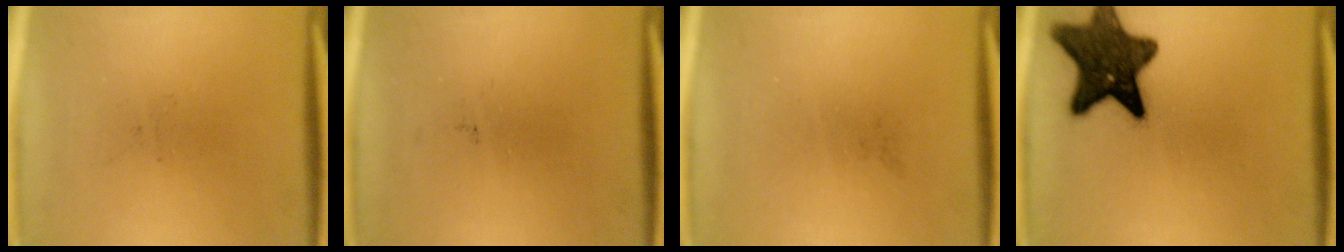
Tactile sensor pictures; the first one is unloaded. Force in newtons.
{"total": 0.0}
{"total": 0.0}
{"total": 13.5}